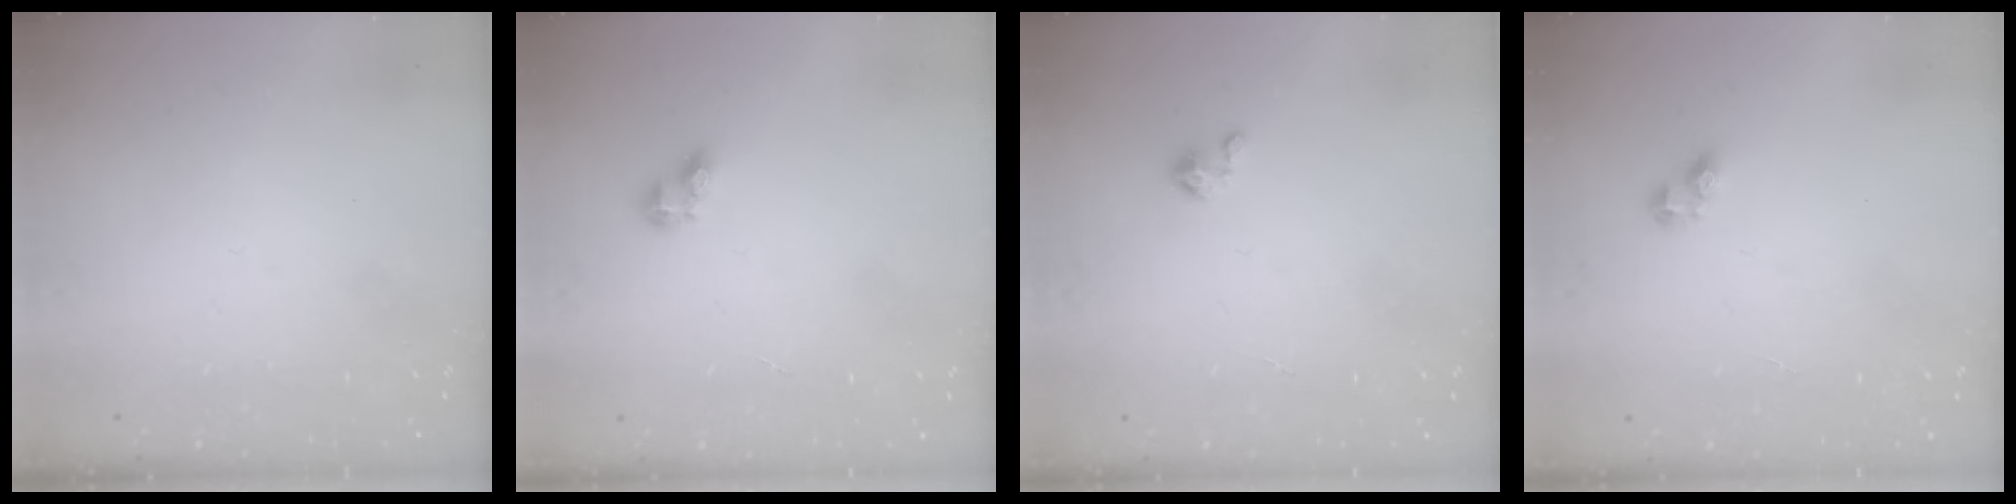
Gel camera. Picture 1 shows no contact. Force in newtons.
{"total": 2.9, "press": 2.9, "slide": 0.4}
{"total": 1.8, "press": 1.8, "slide": 0.2}
{"total": 2.9, "press": 2.9, "slide": 0.4}